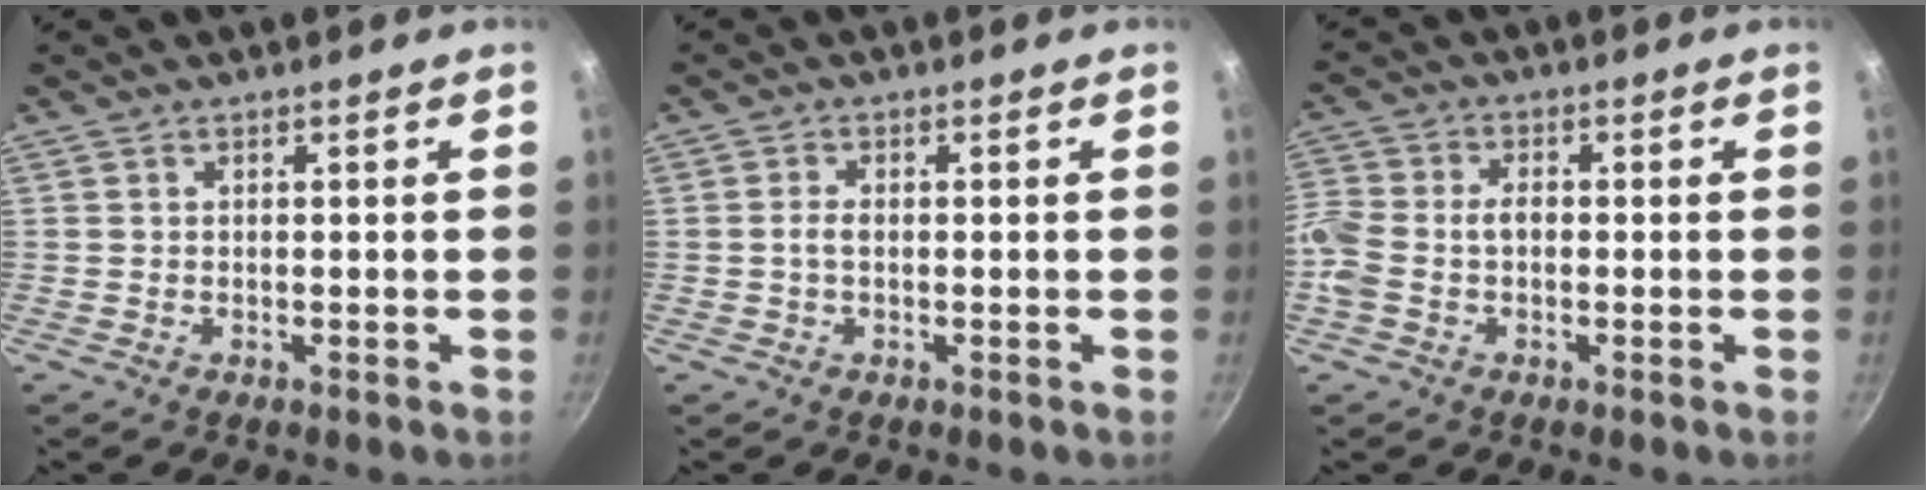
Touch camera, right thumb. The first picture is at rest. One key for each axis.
{"total": 1.7, "fx": -0.2, "fy": 0.9, "fz": 1.4, "tx": -0.027, "ty": 0.007, "tz": -0.005}
{"total": 8.3, "fx": -1.6, "fy": 5.9, "fz": 5.7, "tx": -0.121, "ty": 0.024, "tz": -0.048}